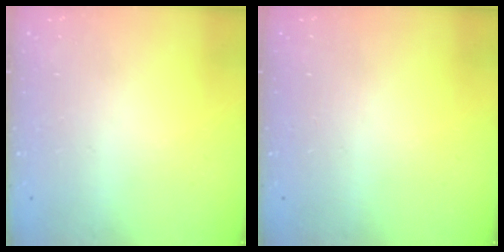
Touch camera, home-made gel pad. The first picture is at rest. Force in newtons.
{"total": 0.0}